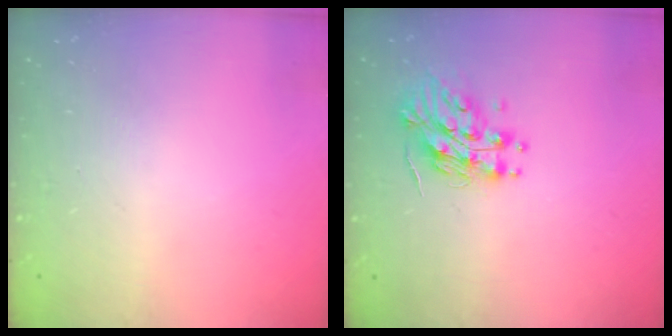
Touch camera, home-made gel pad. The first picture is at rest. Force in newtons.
{"total": 12.2, "press": 12.1, "slide": 1.2}